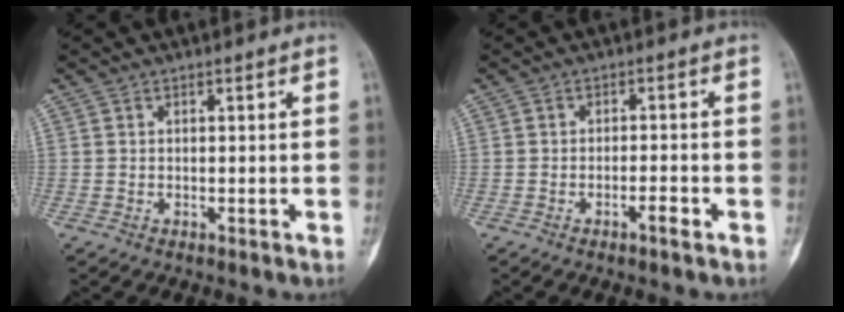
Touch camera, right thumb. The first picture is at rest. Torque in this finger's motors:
{"motor_torque": [-0.50, -0.18, -0.19, -0.22, -0.07]}